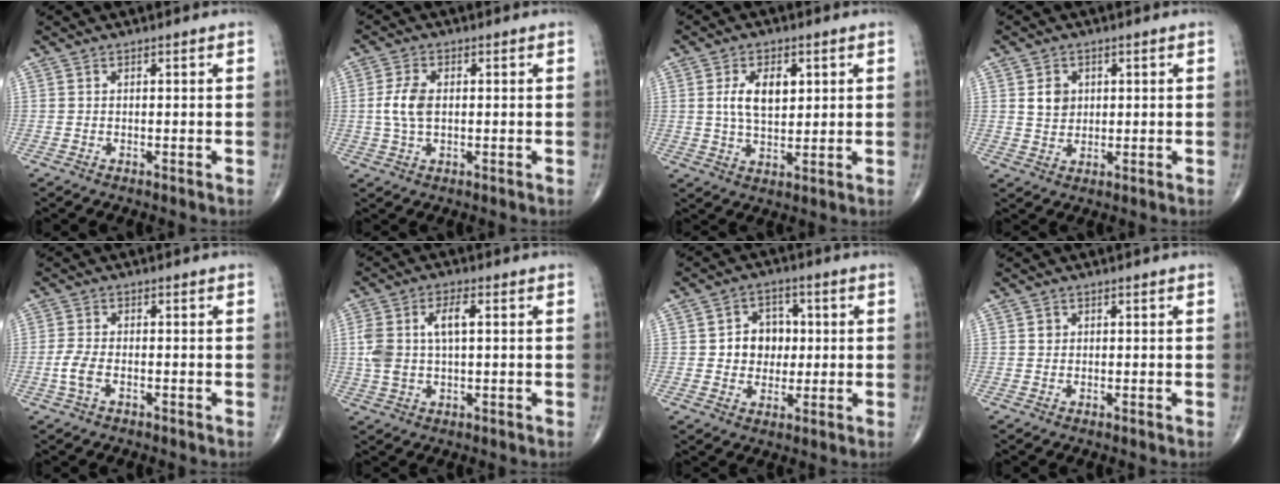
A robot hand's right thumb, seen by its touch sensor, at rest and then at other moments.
{"total": 5.5, "force": [0.2, 3.1, 4.5], "torque": [-0.101, 0.006, 0.002]}
{"total": 7.8, "force": [2.0, 4.4, 6.2], "torque": [-0.095, -0.008, 0.037]}
{"total": 4.2, "force": [1.1, 3.4, 2.2], "torque": [-0.017, -0.005, 0.022]}
{"total": 3.8, "force": [-1.3, 2.0, 3.0], "torque": [-0.070, 0.010, -0.026]}
{"total": 8.3, "force": [1.2, 4.1, 7.1], "torque": [-0.158, 0.016, 0.027]}
{"total": 8.0, "force": [0.7, 6.7, 4.3], "torque": [-0.020, 0.008, 0.007]}
{"total": 1.0, "force": [0.2, 1.0, 0.3], "torque": [0.001, 0.003, 0.003]}